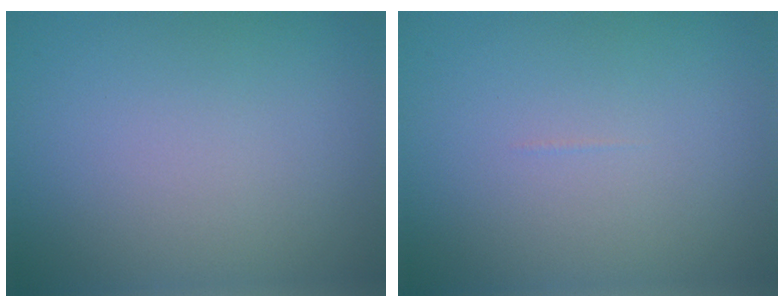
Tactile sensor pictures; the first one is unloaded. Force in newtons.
{"total": 0.0}